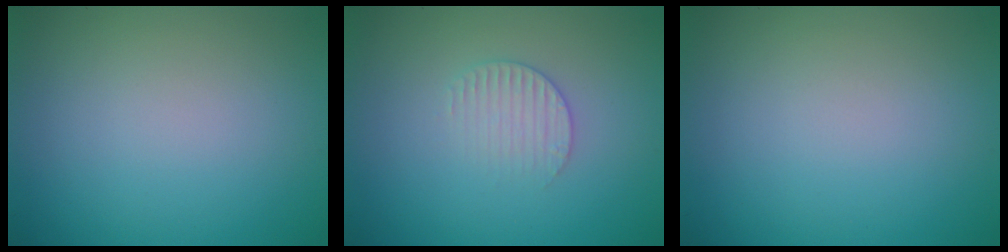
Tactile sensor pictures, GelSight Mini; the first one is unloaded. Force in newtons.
{"total": 1.9, "press": 1.9, "slide": 0.3}
{"total": 0.0}